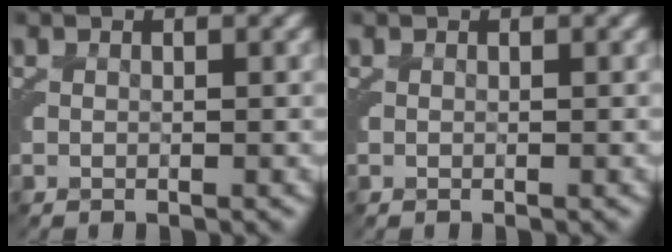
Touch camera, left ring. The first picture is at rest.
{"total": 0.0}